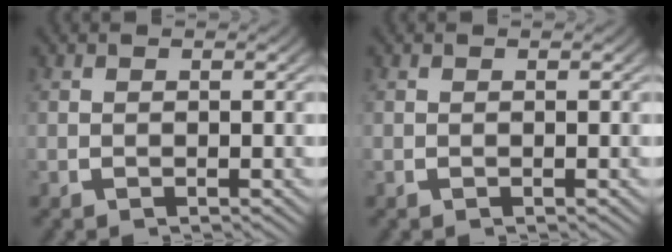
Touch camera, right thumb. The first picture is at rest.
{"total": 0.0}